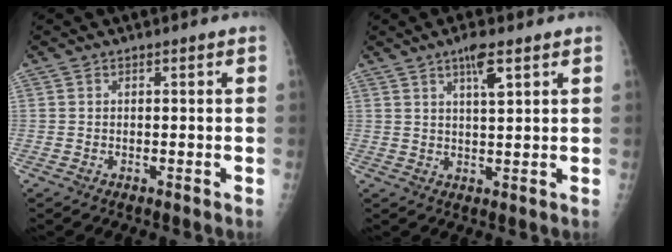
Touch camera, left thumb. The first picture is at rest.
{"total": 4.7, "force": [2.6, 0.9, 3.9], "torque": [-0.065, -0.010, 0.044]}